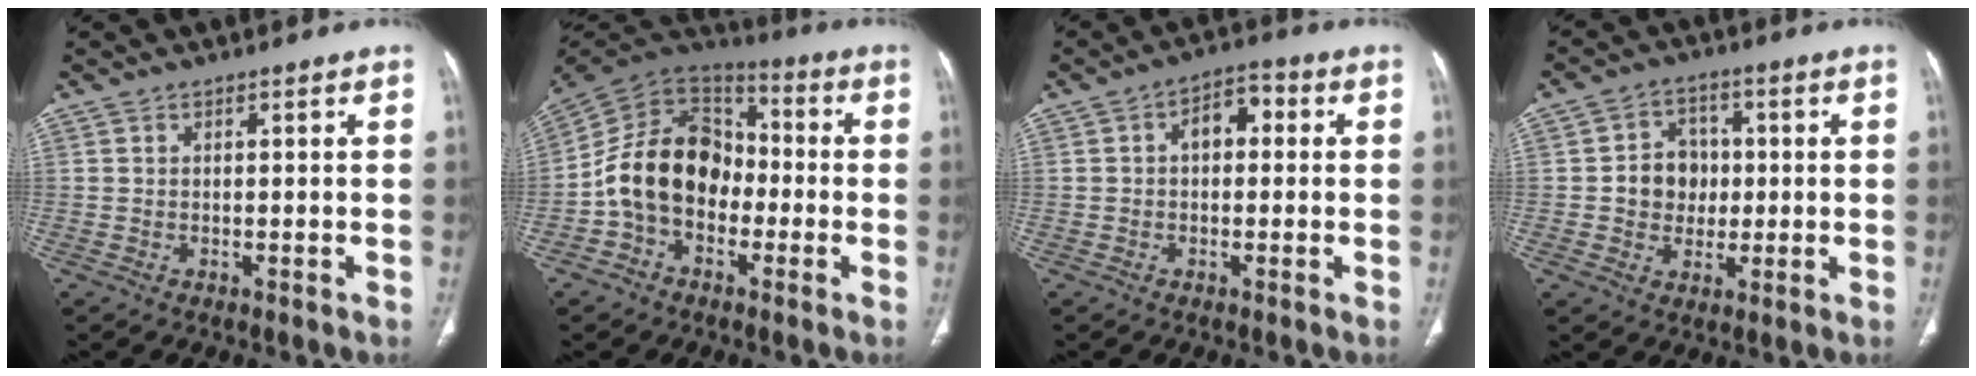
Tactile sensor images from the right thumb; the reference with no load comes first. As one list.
[{"total": 16.0, "force": [-3.1, 11.8, 10.3], "torque": [-0.159, 0.054, -0.068]}, {"total": 5.8, "force": [0.7, 3.7, 4.4], "torque": [-0.047, 0.022, 0.000]}, {"total": 7.7, "force": [0.0, 6.8, 3.7], "torque": [-0.020, 0.011, -0.004]}]